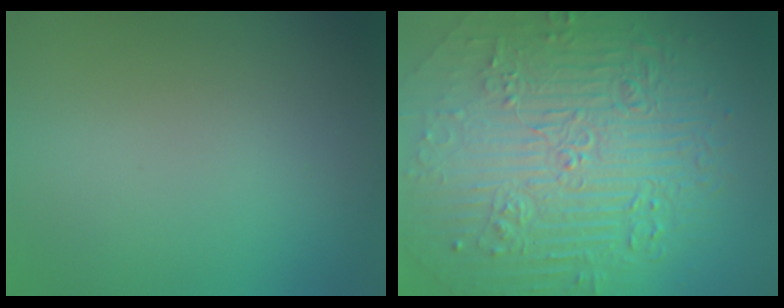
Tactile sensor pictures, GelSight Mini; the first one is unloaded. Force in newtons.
{"total": 10.9, "press": 7.2, "slide": 8.3}